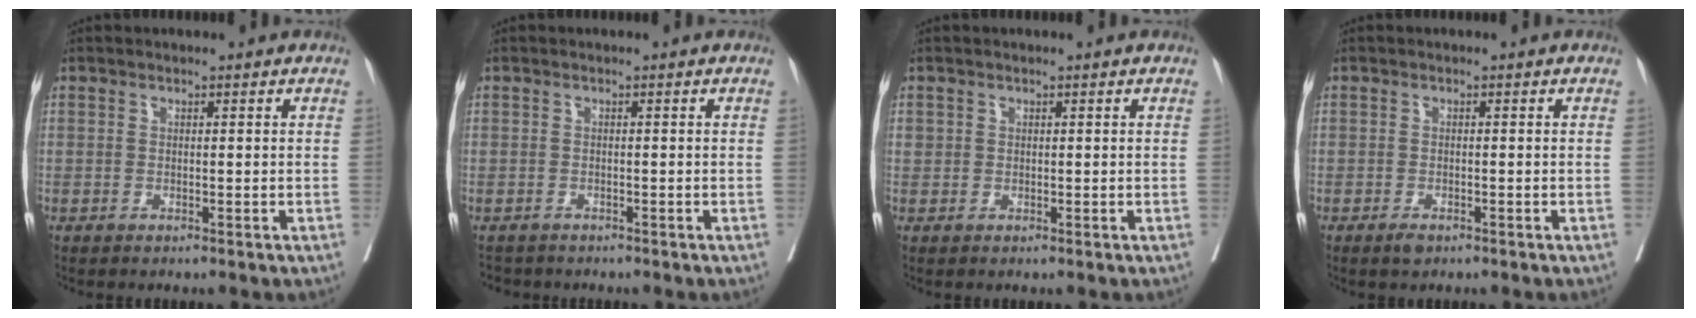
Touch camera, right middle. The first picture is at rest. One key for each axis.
{"total": 2.6, "fx": -2.3, "fy": 1.1, "fz": 0.1, "tx": -0.009, "ty": -0.005, "tz": -0.037}
{"total": 0.9, "fx": 0.3, "fy": 0.8, "fz": 0.2, "tx": 0.008, "ty": 0.004, "tz": 0.003}
{"total": 1.3, "fx": -0.8, "fy": 0.5, "fz": 0.8, "tx": -0.011, "ty": -0.001, "tz": -0.011}